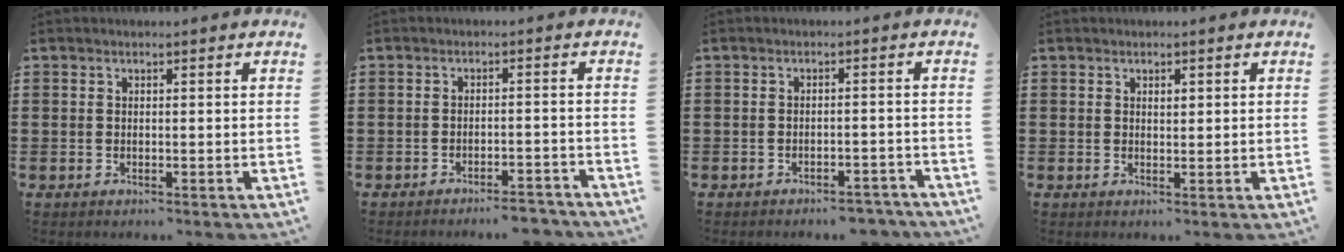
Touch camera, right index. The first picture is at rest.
{"total": 3.2, "force": [-3.1, -0.1, 0.7], "torque": [-0.016, -0.001, -0.065]}
{"total": 2.7, "force": [-2.7, 0.2, 0.4], "torque": [-0.011, 0.000, -0.055]}
{"total": 0.8, "force": [0.4, 0.4, 0.5], "torque": [-0.010, 0.003, 0.008]}